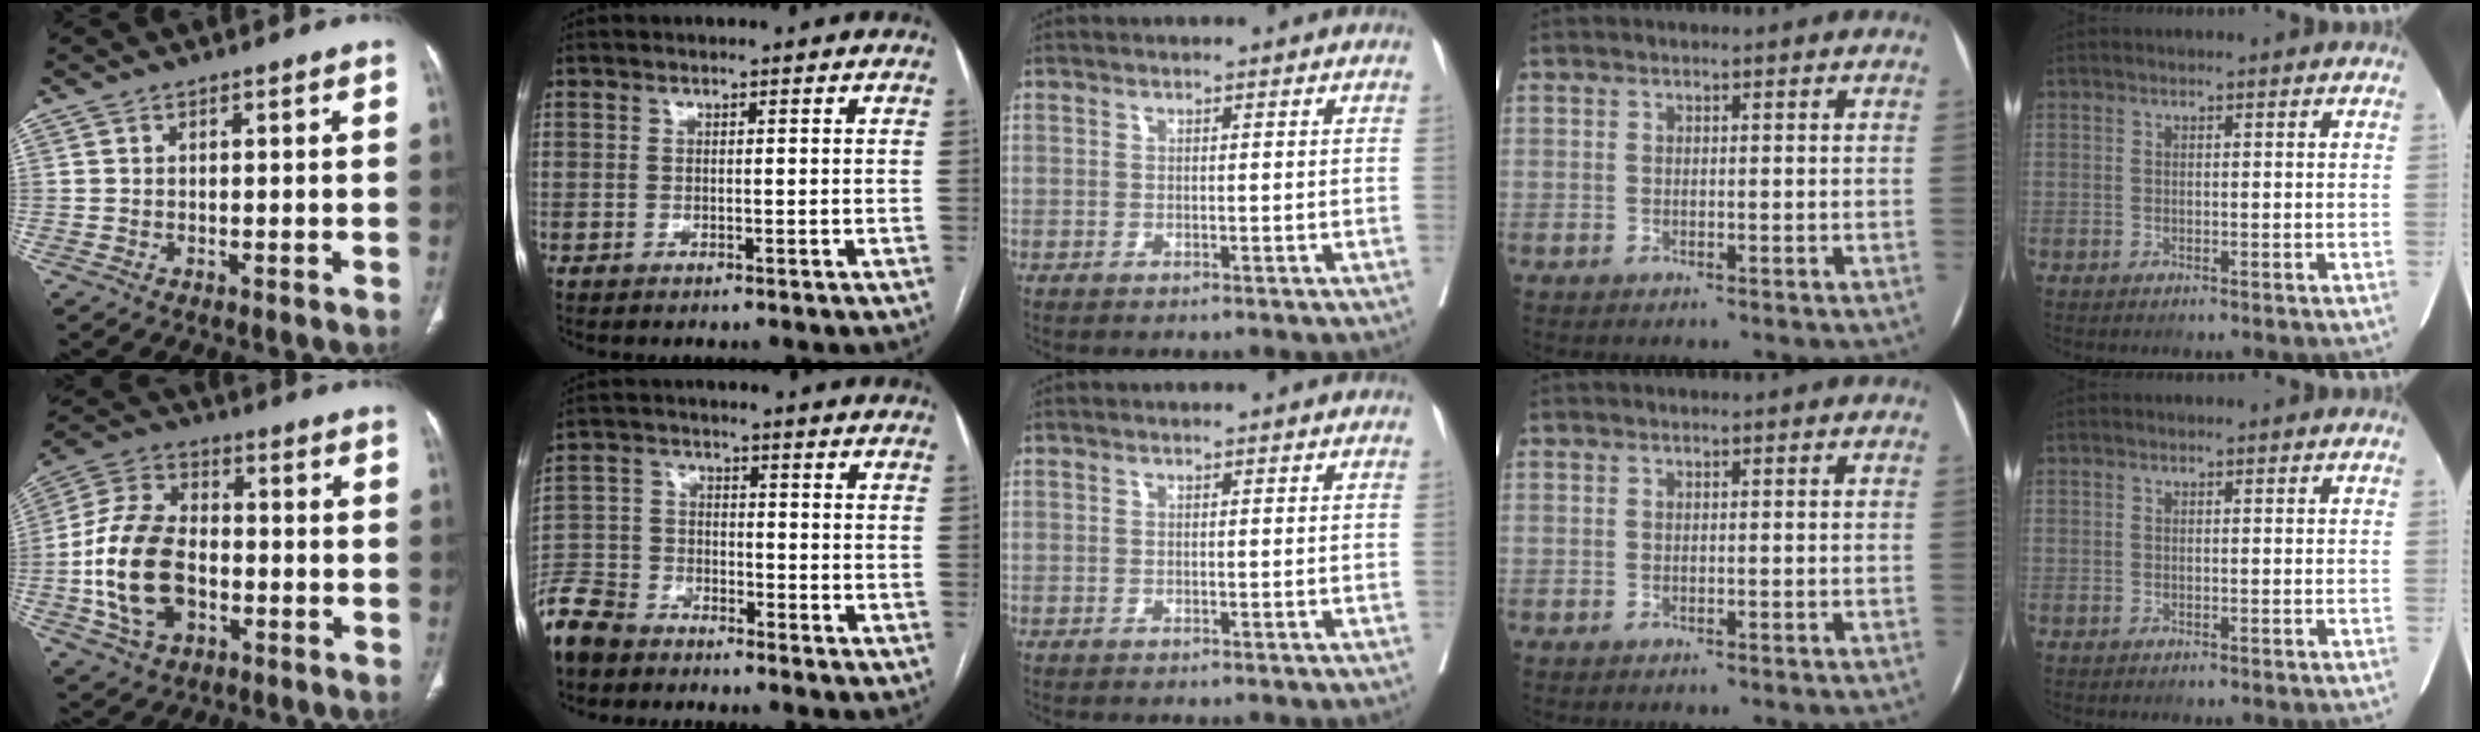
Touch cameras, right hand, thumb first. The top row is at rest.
{"thumb": {"total": 16.0, "force": [-3.4, 10.4, 11.7], "torque": [-0.223, 0.025, -0.060]}, "index": {"total": 9.2, "force": [-7.8, 4.4, 2.3], "torque": [-0.056, -0.006, -0.154]}}